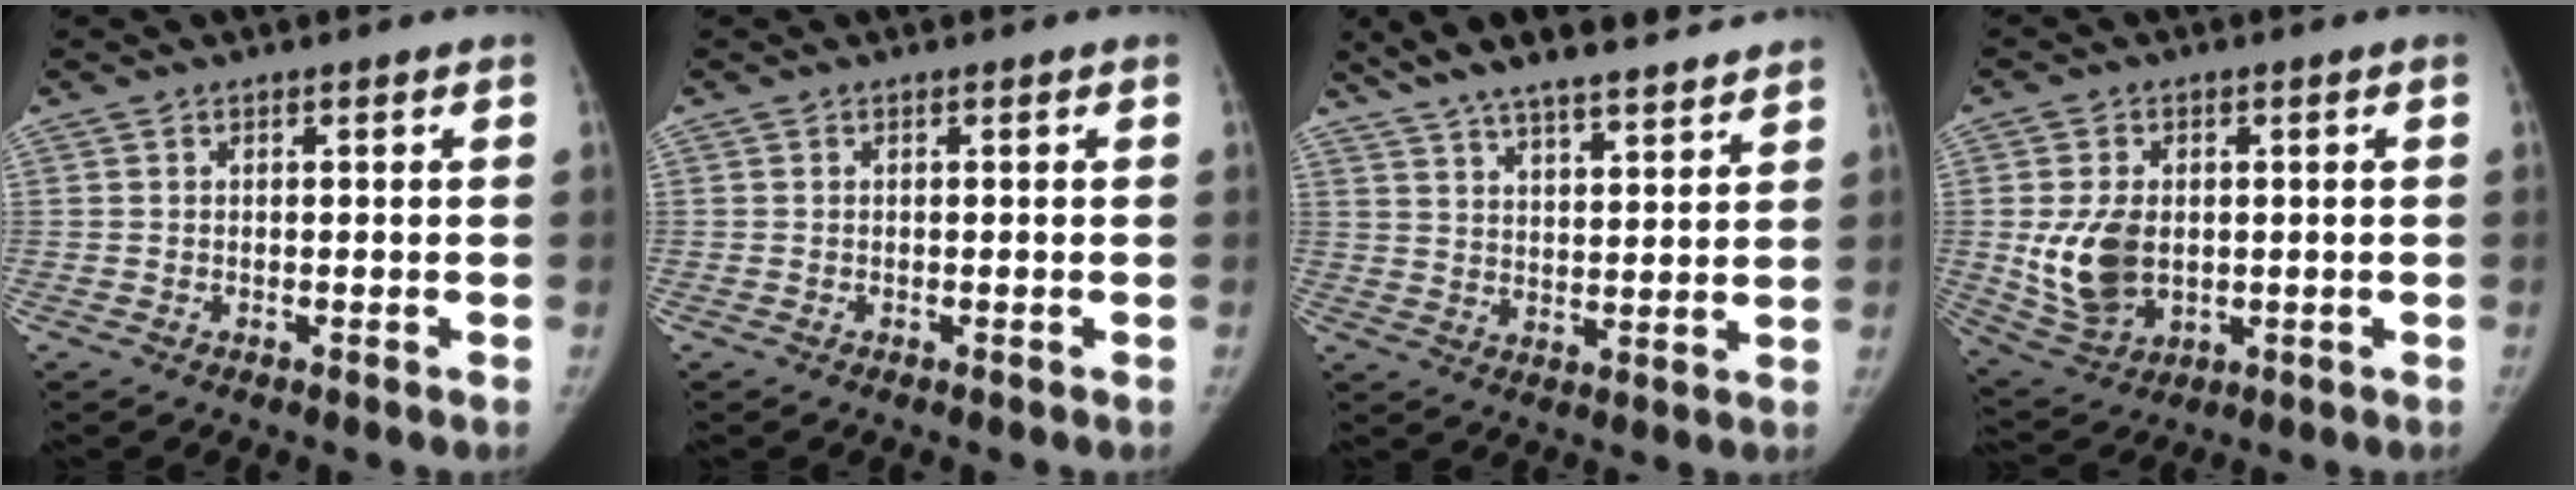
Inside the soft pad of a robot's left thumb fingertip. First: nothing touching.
{"total": 0.0}
{"total": 18.4, "force": [14.7, 4.6, 10.1], "torque": [-0.150, -0.024, 0.232]}
{"total": 10.9, "force": [0.1, 7.5, 7.9], "torque": [-0.135, -0.009, 0.018]}